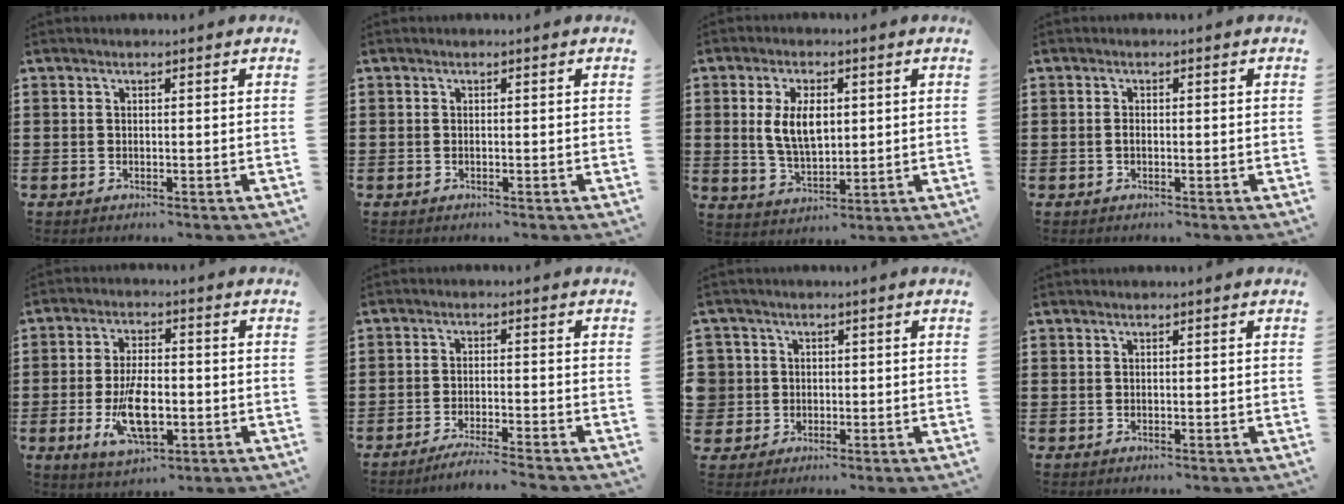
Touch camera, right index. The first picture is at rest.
{"total": 0.0}
{"total": 7.0, "force": [1.2, 3.8, 5.8], "torque": [-0.117, 0.007, 0.017]}
{"total": 0.8, "force": [-0.3, 0.4, 0.7], "torque": [-0.015, -0.003, -0.004]}
{"total": 8.9, "force": [-2.3, 3.9, 7.6], "torque": [-0.167, -0.008, -0.043]}
{"total": 3.2, "force": [-3.0, -0.5, 1.0], "torque": [-0.016, -0.005, -0.058]}
{"total": 3.9, "force": [0.1, 3.9, 0.2], "torque": [-0.032, 0.011, -0.004]}
{"total": 0.0}